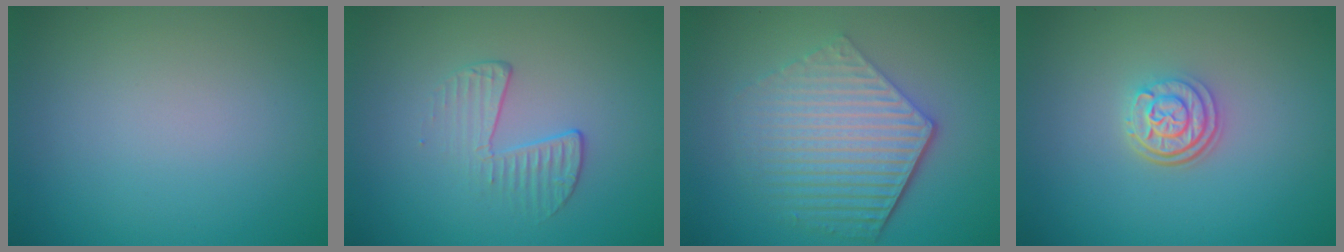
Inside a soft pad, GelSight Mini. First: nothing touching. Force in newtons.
{"total": 2.1, "press": 1.0, "slide": 1.8}
{"total": 6.2, "press": 4.5, "slide": 4.3}
{"total": 3.0, "press": 2.4, "slide": 1.8}